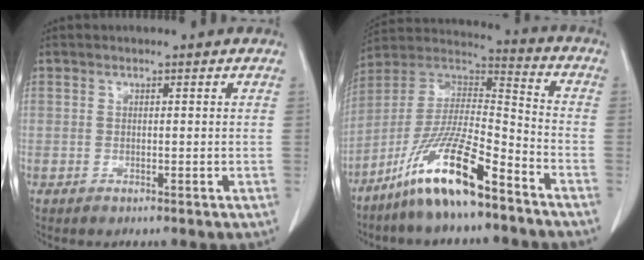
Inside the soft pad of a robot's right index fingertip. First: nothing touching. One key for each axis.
{"total": 15.7, "fx": -10.5, "fy": 2.0, "fz": 11.5, "tx": -0.229, "ty": -0.005, "tz": -0.195}